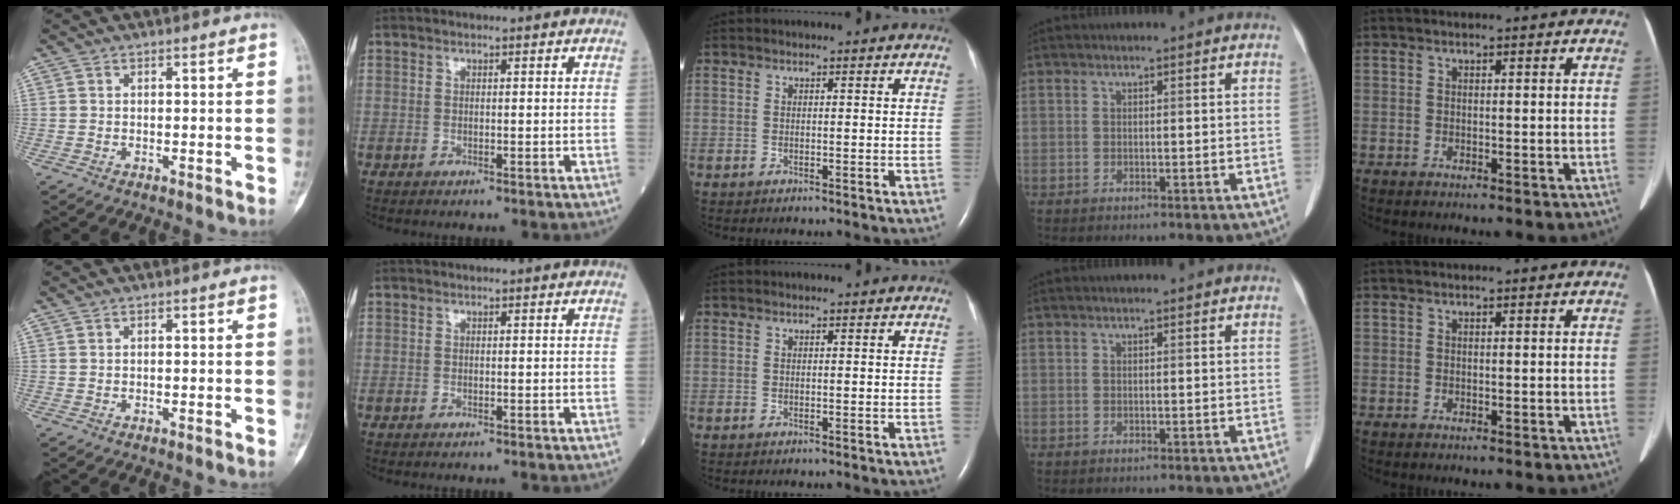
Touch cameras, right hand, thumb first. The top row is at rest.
{}